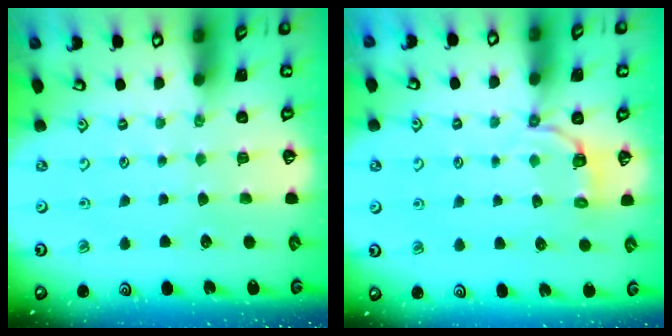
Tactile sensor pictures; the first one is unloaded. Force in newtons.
{"total": 3.9, "press": 2.1, "slide": 3.3}